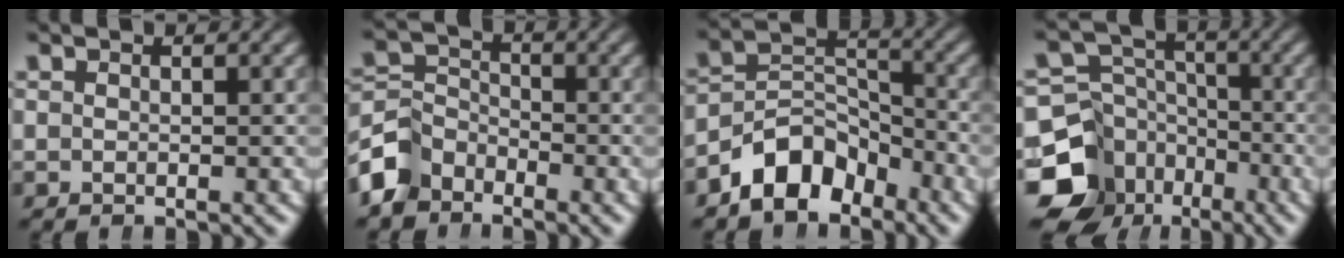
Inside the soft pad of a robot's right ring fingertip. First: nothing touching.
{"total": 6.1, "force": [-3.0, 4.9, 2.0], "torque": [-0.038, -0.018, -0.047]}
{"total": 7.5, "force": [-4.3, 4.9, 3.6], "torque": [-0.036, -0.014, -0.074]}
{"total": 13.4, "force": [-5.1, 10.7, 6.3], "torque": [-0.091, -0.048, -0.076]}